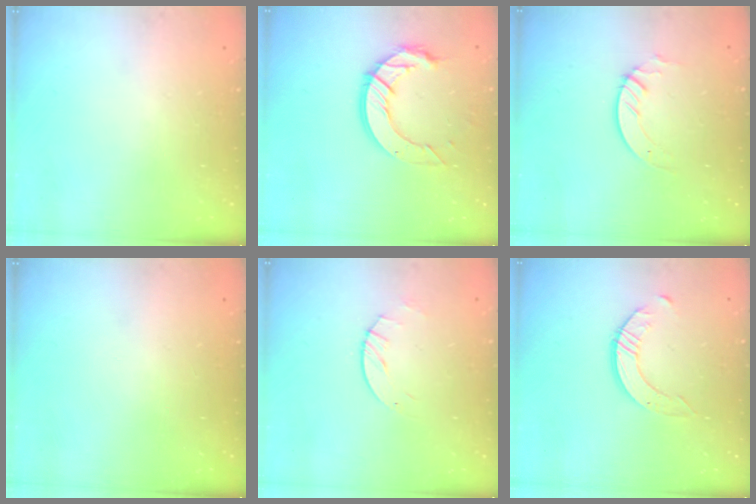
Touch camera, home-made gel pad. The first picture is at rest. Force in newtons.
{"total": 12.3, "press": 12.2, "slide": 1.2}
{"total": 3.0, "press": 3.0, "slide": 0.2}
{"total": 0.0}
{"total": 2.8, "press": 2.8, "slide": 0.4}
{"total": 2.5, "press": 2.5, "slide": 0.3}